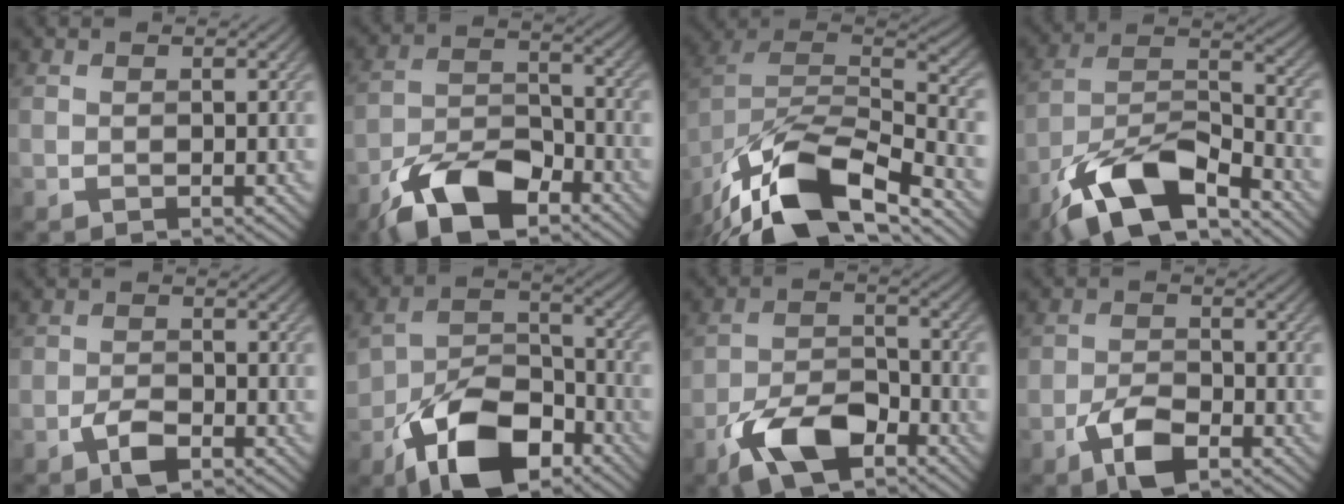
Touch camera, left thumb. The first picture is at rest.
{"total": 11.5, "force": [-7.7, 5.0, 6.9], "torque": [-0.129, -0.001, -0.155]}
{"total": 17.3, "force": [-11.1, 7.1, 11.2], "torque": [-0.258, -0.028, -0.182]}
{"total": 13.6, "force": [-9.0, 5.1, 8.9], "torque": [-0.170, -0.004, -0.188]}
{"total": 3.5, "force": [-2.0, 1.9, 2.2], "torque": [-0.042, 0.000, -0.041]}
{"total": 12.4, "force": [-6.8, 7.0, 7.6], "torque": [-0.149, -0.015, -0.122]}
{"total": 9.3, "force": [-5.6, 4.6, 5.9], "torque": [-0.112, -0.001, -0.116]}
{"total": 5.9, "force": [-3.1, 3.2, 3.9], "torque": [-0.075, -0.005, -0.065]}